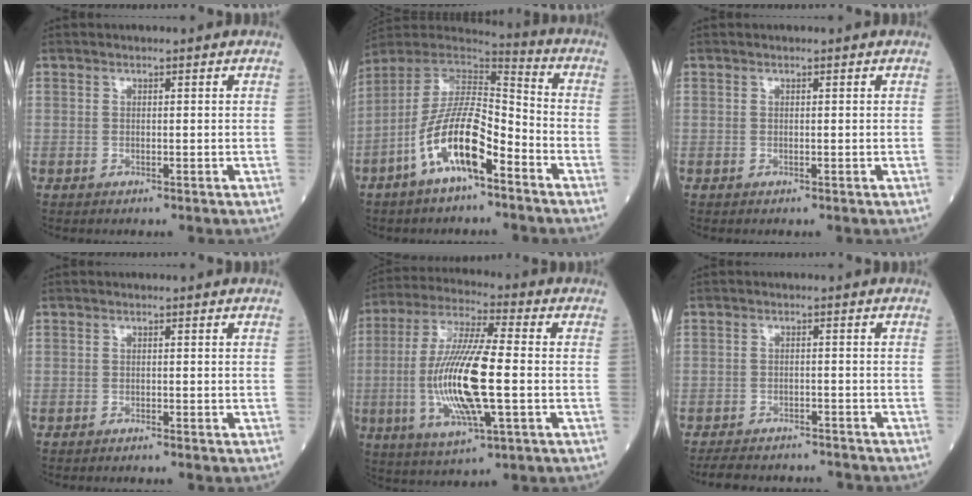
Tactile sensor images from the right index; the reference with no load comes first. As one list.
[{"total": 13.8, "force": [-6.8, 3.6, 11.5], "torque": [-0.229, 0.005, -0.123]}, {"total": 0.0}, {"total": 1.6, "force": [-1.4, -0.3, 0.7], "torque": [-0.012, 0.001, -0.017]}, {"total": 15.9, "force": [-2.4, 2.4, 15.5], "torque": [-0.321, -0.010, -0.042]}, {"total": 9.5, "force": [-9.0, 2.5, 2.1], "torque": [-0.038, 0.006, -0.120]}]